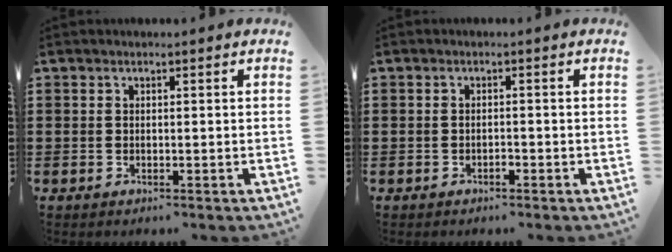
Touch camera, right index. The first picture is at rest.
{"total": 0.9, "force": [-0.6, 0.3, 0.7], "torque": [-0.016, -0.003, -0.010]}